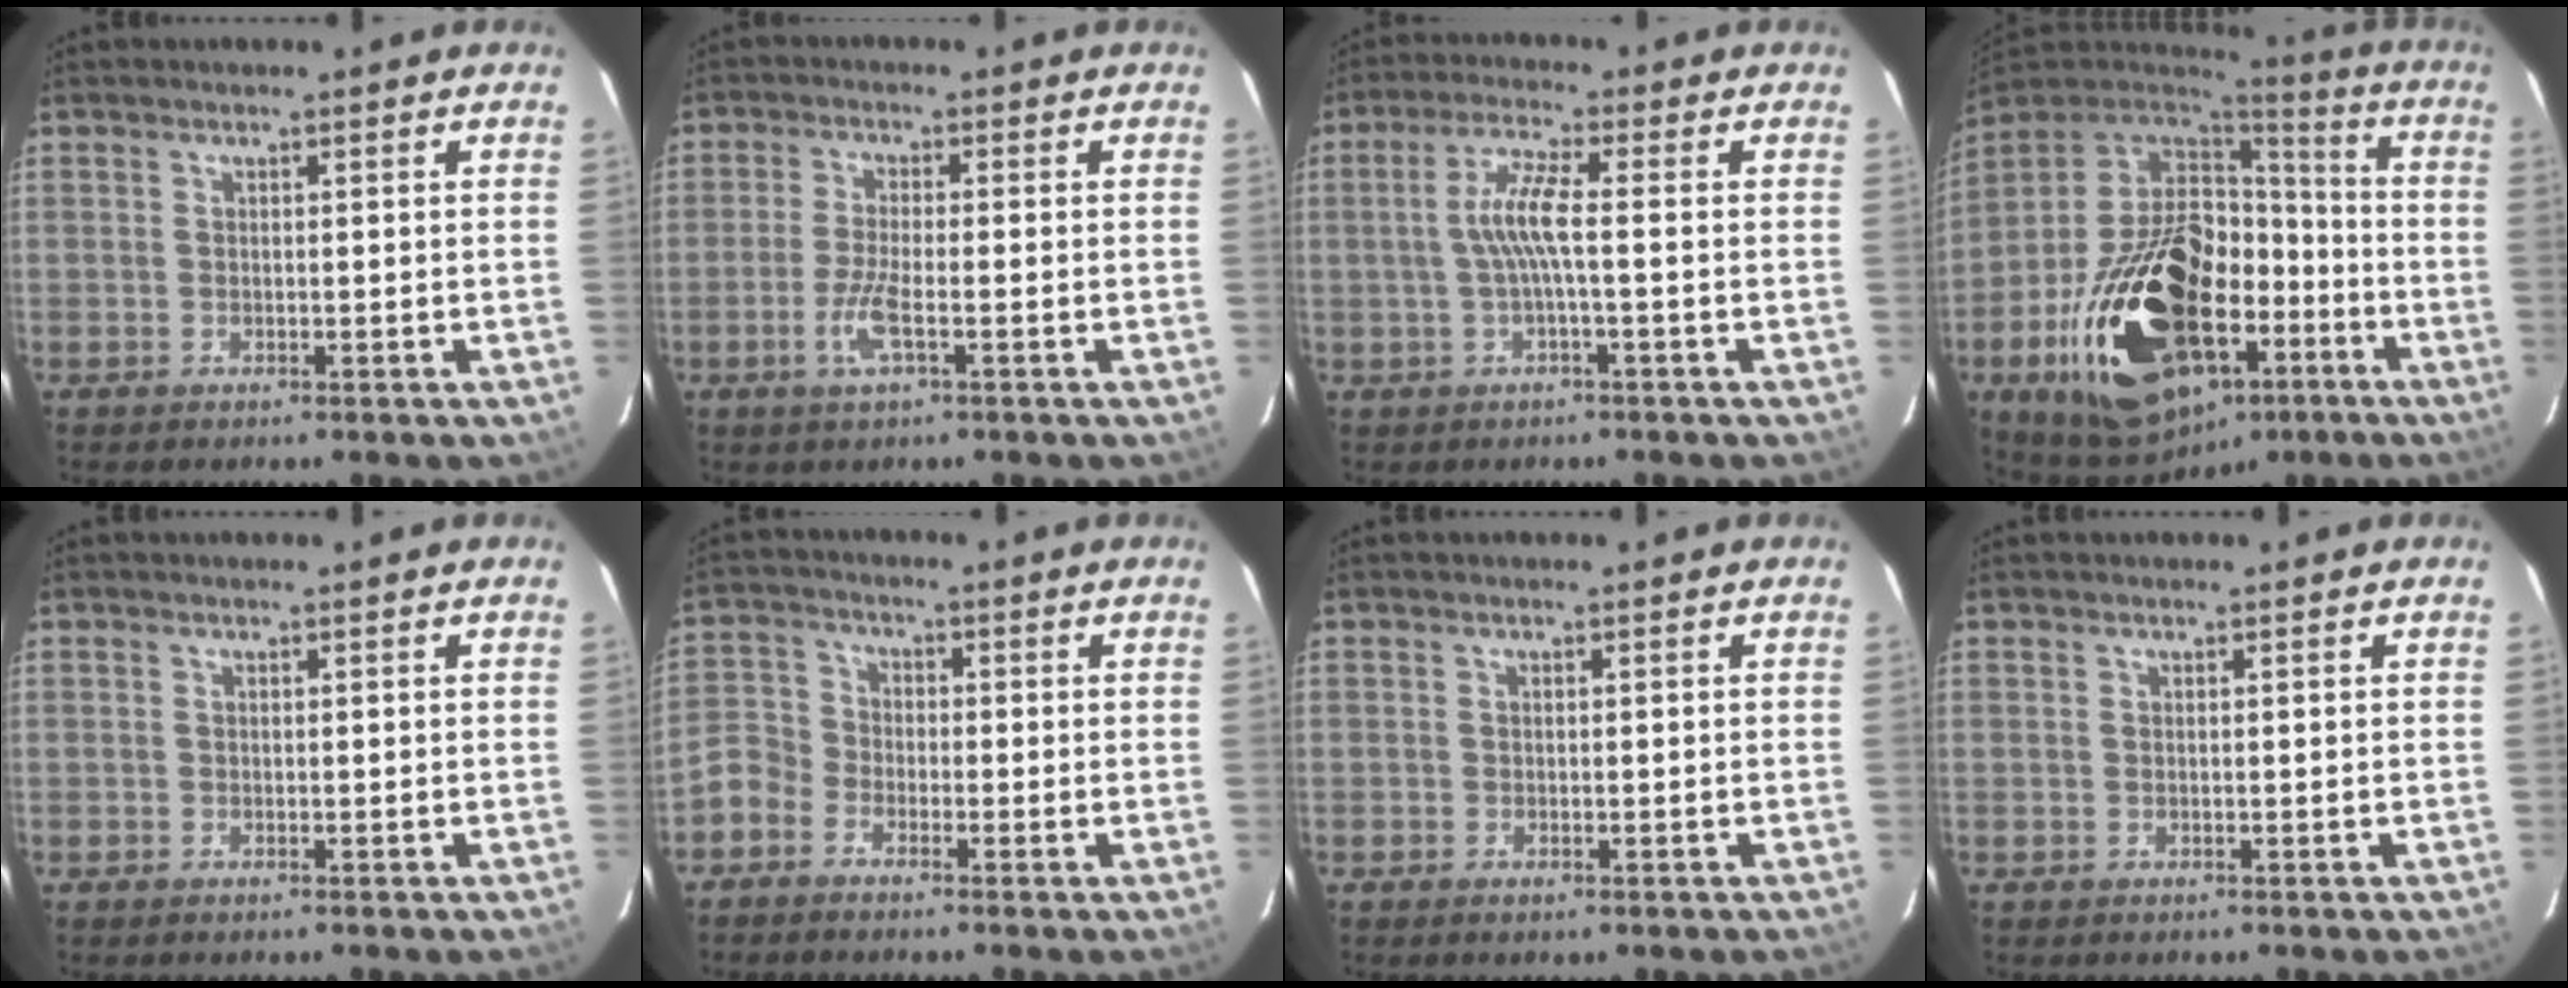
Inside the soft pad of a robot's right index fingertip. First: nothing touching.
{"total": 5.4, "force": [-2.1, 0.9, 4.9], "torque": [-0.105, -0.006, -0.044]}
{"total": 5.8, "force": [-0.7, 0.0, 5.7], "torque": [-0.119, 0.005, -0.009]}
{"total": 33.8, "force": [-11.8, 20.0, 24.5], "torque": [-0.475, 0.008, -0.158]}
{"total": 0.0}
{"total": 4.6, "force": [-3.0, 3.3, 0.9], "torque": [-0.018, 0.016, -0.076]}
{"total": 0.8, "force": [-0.5, 0.4, 0.3], "torque": [-0.007, -0.003, -0.010]}
{"total": 0.0}